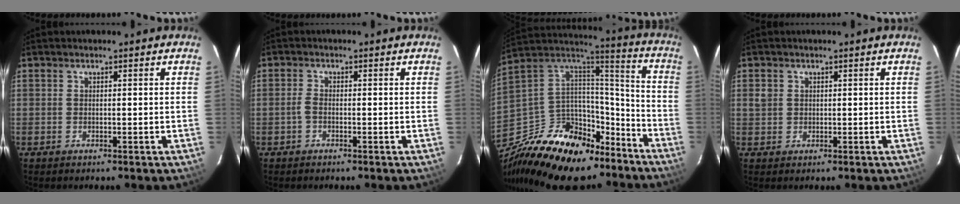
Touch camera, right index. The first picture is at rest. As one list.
[{"total": 1.4, "force": [-0.7, 0.7, 1.0], "torque": [-0.026, 0.004, -0.018]}, {"total": 26.9, "force": [-17.5, 14.5, 14.3], "torque": [-0.293, 0.034, -0.270]}, {"total": 1.9, "force": [0.4, 1.8, 0.6], "torque": [-0.013, 0.006, 0.005]}]